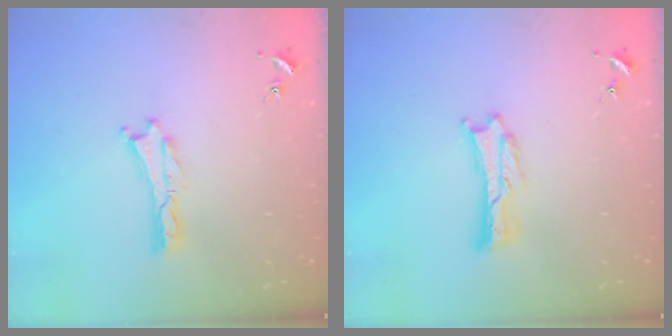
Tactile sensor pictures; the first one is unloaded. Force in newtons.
{"total": 0.8, "press": 0.8, "slide": 0.2}